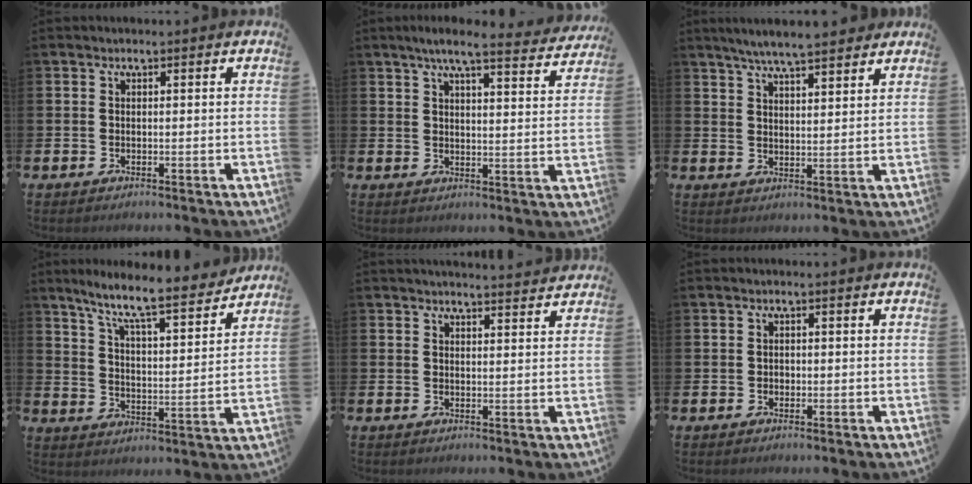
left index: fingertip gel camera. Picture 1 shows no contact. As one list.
[{"total": 6.5, "force": [5.8, 0.6, 2.8], "torque": [-0.052, -0.030, 0.096]}, {"total": 5.8, "force": [5.5, 0.2, 1.7], "torque": [-0.047, -0.022, 0.099]}, {"total": 9.0, "force": [8.1, 0.7, 3.9], "torque": [-0.105, -0.055, 0.135]}, {"total": 2.8, "force": [2.8, -0.1, -0.1], "torque": [0.004, -0.019, 0.050]}, {"total": 0.7, "force": [-0.1, 0.7, 0.2], "torque": [-0.003, 0.005, -0.004]}]